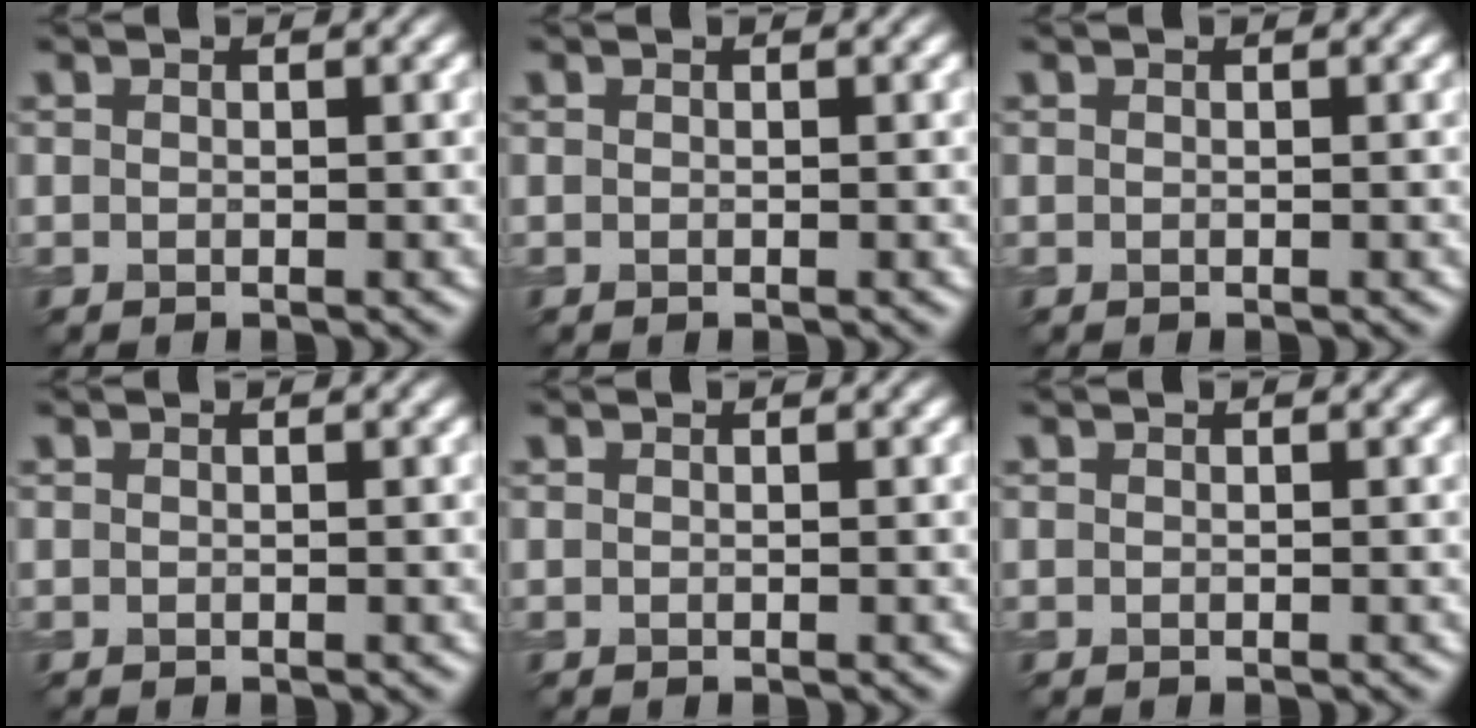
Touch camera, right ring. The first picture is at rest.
{"total": 0.0}
{"total": 0.0}
{"total": 0.0}
{"total": 0.0}
{"total": 0.0}